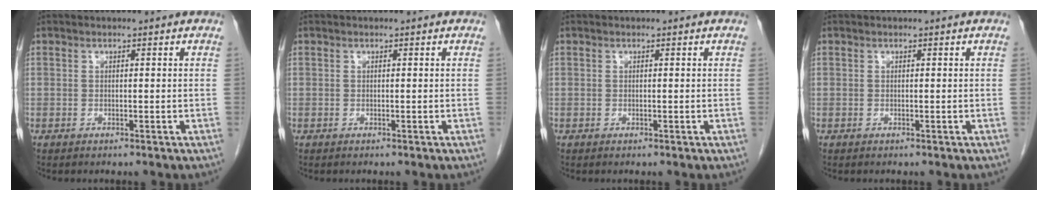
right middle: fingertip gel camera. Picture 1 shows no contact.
{"total": 0.0}
{"total": 0.0}
{"total": 0.0}